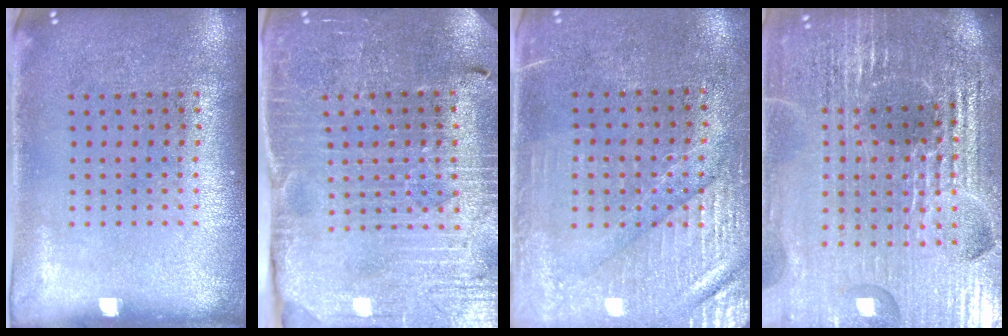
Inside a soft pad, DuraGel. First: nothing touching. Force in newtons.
{"total": 3.5, "press": 3.4, "slide": 0.4}
{"total": 3.4, "press": 3.1, "slide": 1.4}
{"total": 6.4, "press": 5.6, "slide": 3.0}